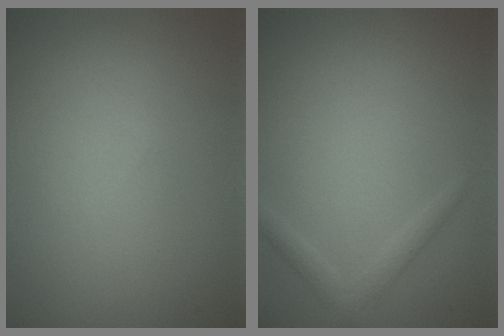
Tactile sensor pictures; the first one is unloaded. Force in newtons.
{"total": 1.4, "press": 1.4, "slide": 0.1}